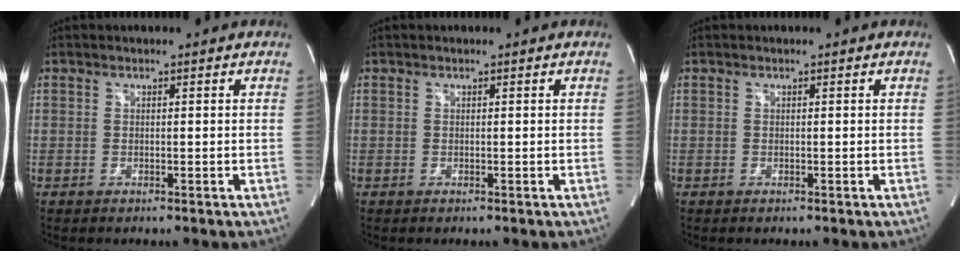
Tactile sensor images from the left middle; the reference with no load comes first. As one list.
[{"total": 0.0}, {"total": 0.0}]